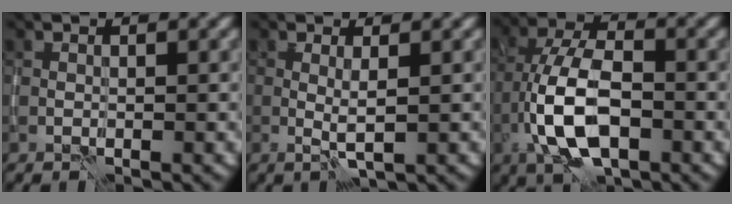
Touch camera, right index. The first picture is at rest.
{"total": 1.5, "force": [0.1, 0.1, 1.5], "torque": [-0.032, -0.007, 0.002]}
{"total": 8.9, "force": [-3.2, 4.1, 7.1], "torque": [-0.148, 0.003, -0.066]}